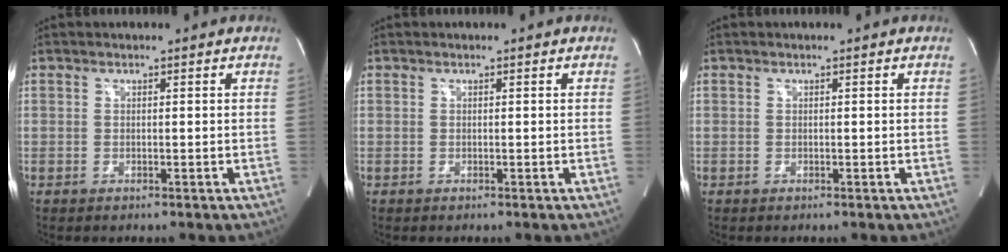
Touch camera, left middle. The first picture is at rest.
{"total": 0.0}
{"total": 0.0}